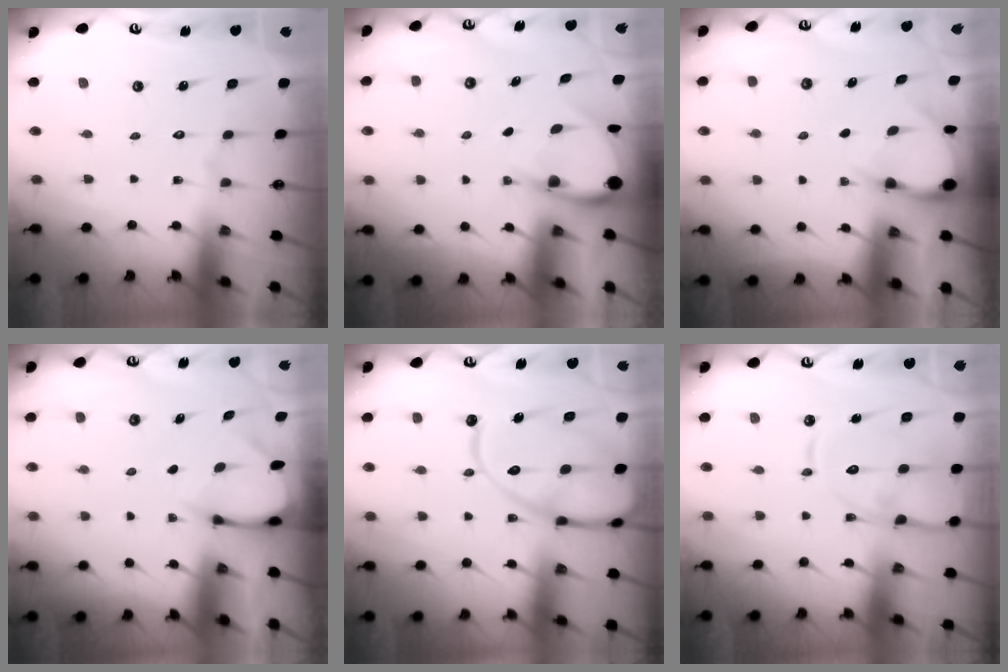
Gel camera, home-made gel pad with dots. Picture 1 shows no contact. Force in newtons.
{"total": 4.6, "press": 4.5, "slide": 0.4}
{"total": 3.1, "press": 3.1, "slide": 0.2}
{"total": 2.6, "press": 2.5, "slide": 0.3}
{"total": 17.4, "press": 17.3, "slide": 2.0}
{"total": 14.5, "press": 14.5, "slide": 1.2}